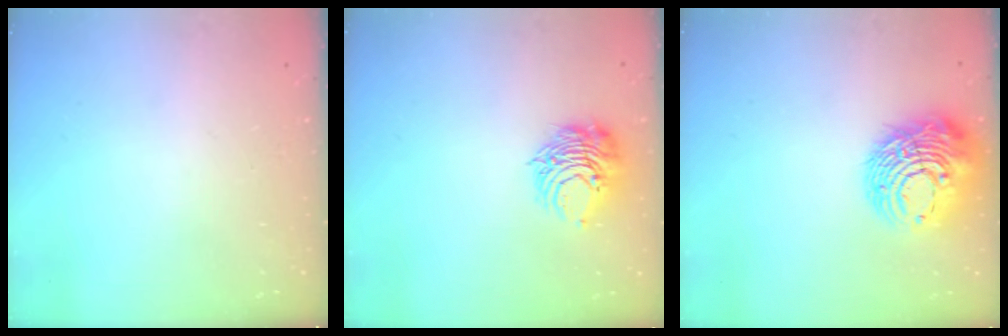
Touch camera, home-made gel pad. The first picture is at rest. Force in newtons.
{"total": 9.9, "press": 9.8, "slide": 0.8}
{"total": 16.6, "press": 16.5, "slide": 1.8}